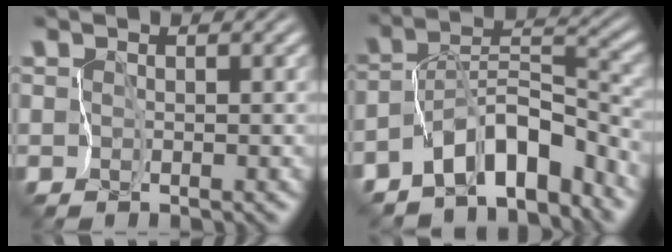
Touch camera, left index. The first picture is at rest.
{"total": 8.1, "force": [-5.7, 3.7, 4.5], "torque": [-0.053, 0.012, -0.104]}